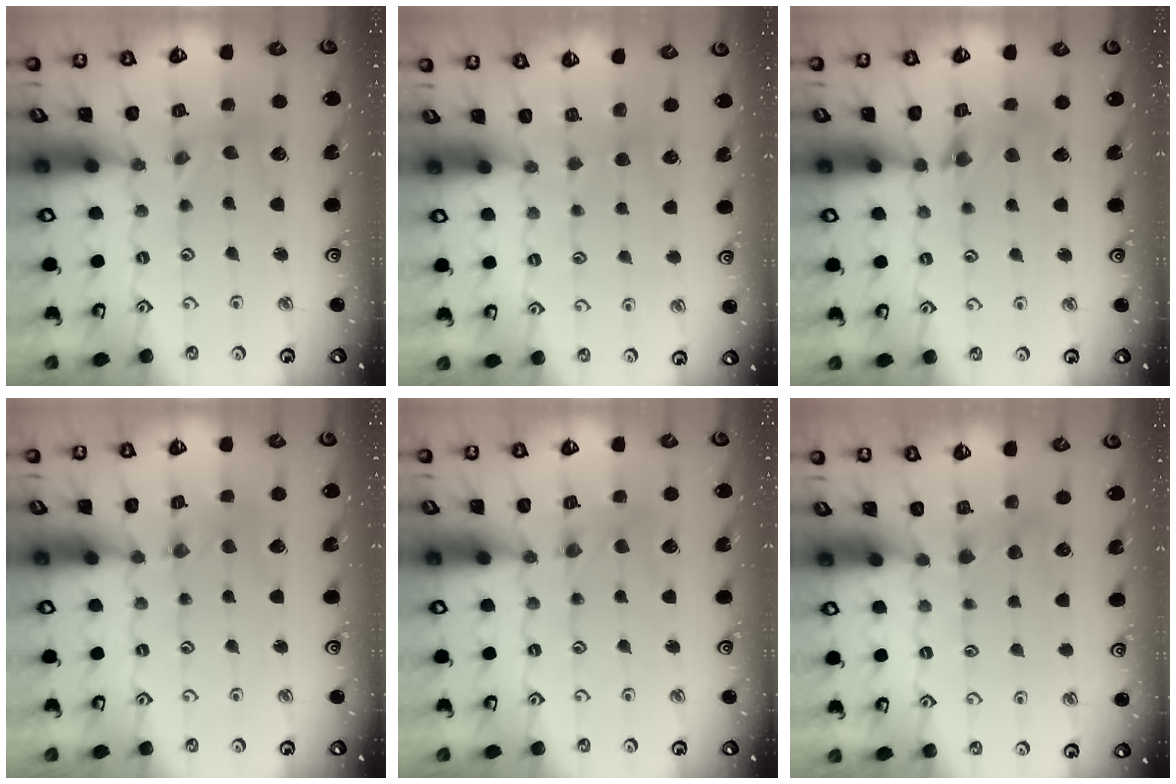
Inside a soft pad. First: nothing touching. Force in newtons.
{"total": 2.9, "press": 2.9, "slide": 0.4}
{"total": 6.3, "press": 6.3, "slide": 0.7}
{"total": 0.9, "press": 0.9, "slide": 0.3}
{"total": 1.0, "press": 1.0, "slide": 0.2}
{"total": 3.8, "press": 3.7, "slide": 0.7}